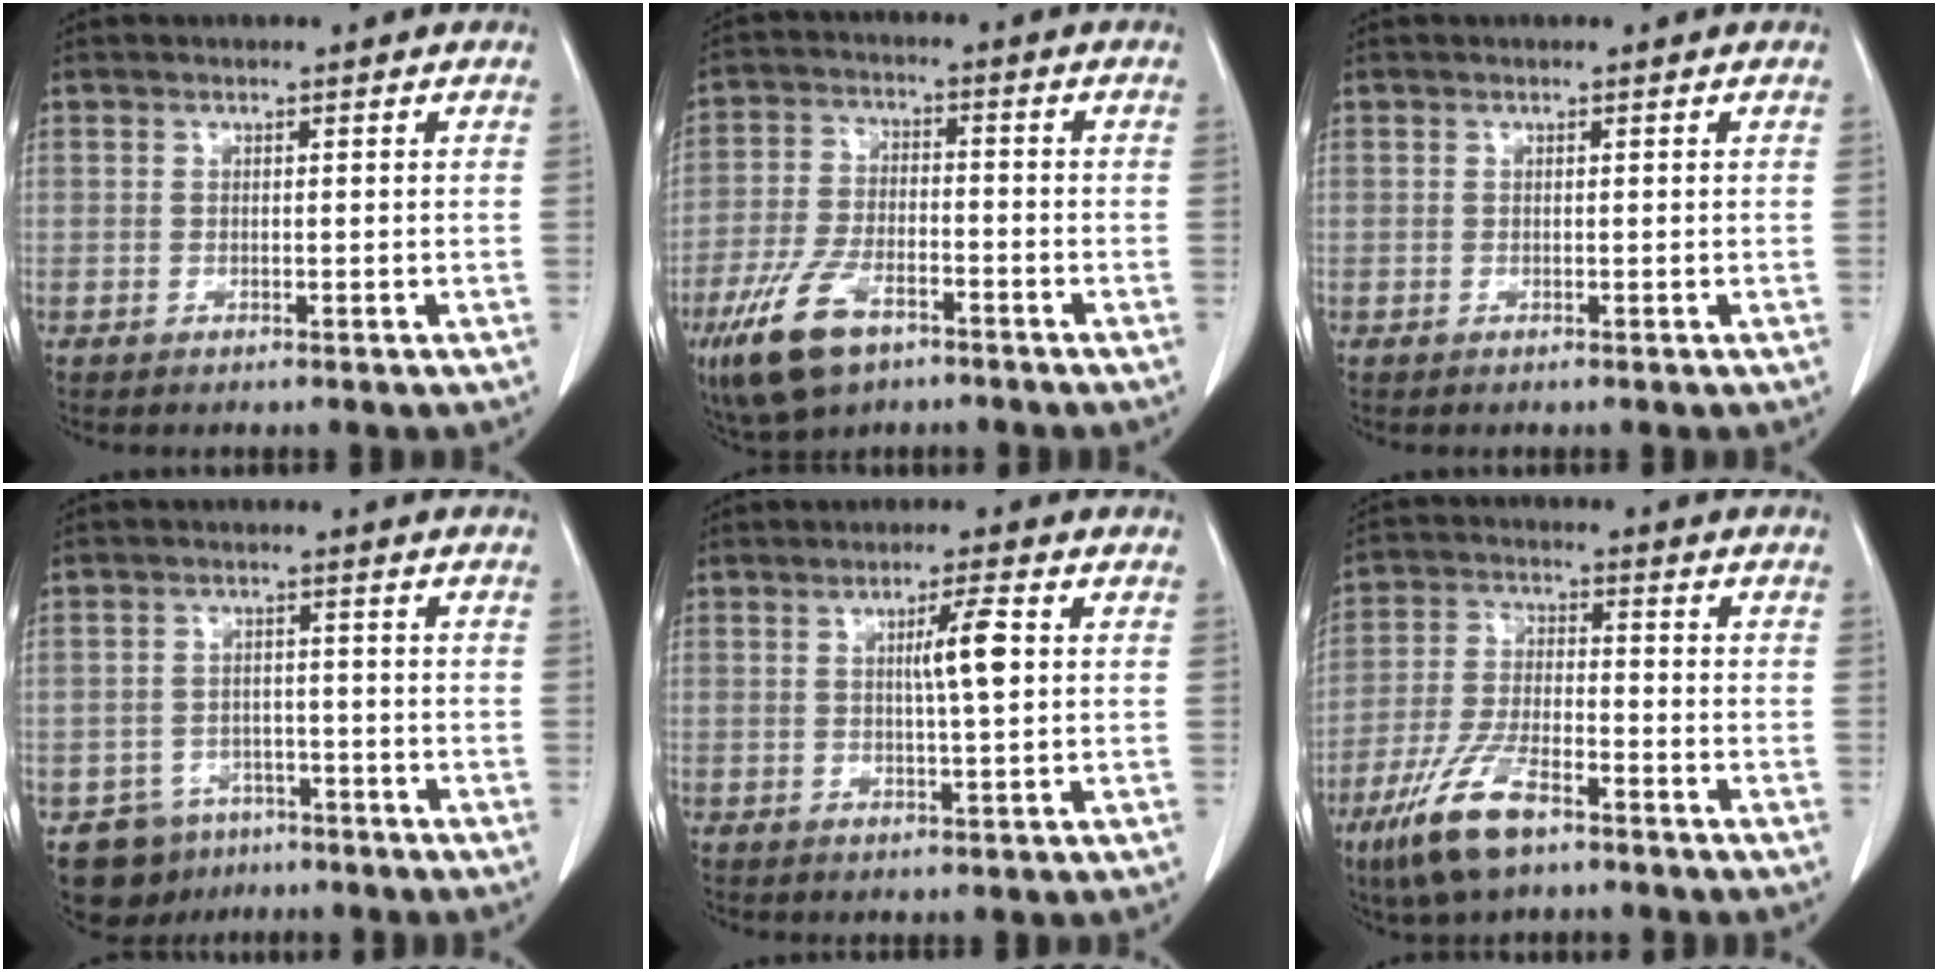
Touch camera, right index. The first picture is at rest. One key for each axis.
{"total": 10.8, "fx": -6.4, "fy": 4.7, "fz": 7.3, "tx": -0.159, "ty": -0.009, "tz": -0.116}
{"total": 0.0}
{"total": 6.9, "fx": -4.7, "fy": 5.0, "fz": 1.0, "tx": -0.012, "ty": 0.011, "tz": -0.066}
{"total": 4.9, "fx": 0.9, "fy": 0.0, "fz": 4.8, "tx": -0.080, "ty": 0.000, "tz": 0.014}
{"total": 10.7, "fx": -6.9, "fy": 3.1, "fz": 7.6, "tx": -0.164, "ty": -0.015, "tz": -0.129}